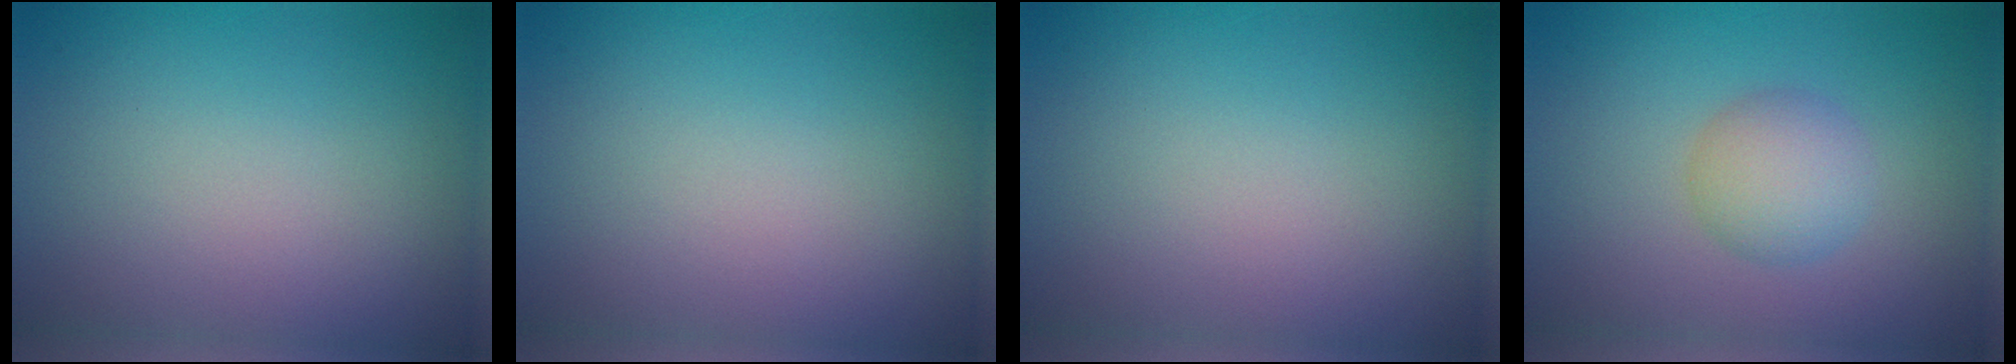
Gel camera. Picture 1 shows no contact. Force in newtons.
{"total": 0.0}
{"total": 0.0}
{"total": 2.9, "press": 2.9, "slide": 0.1}